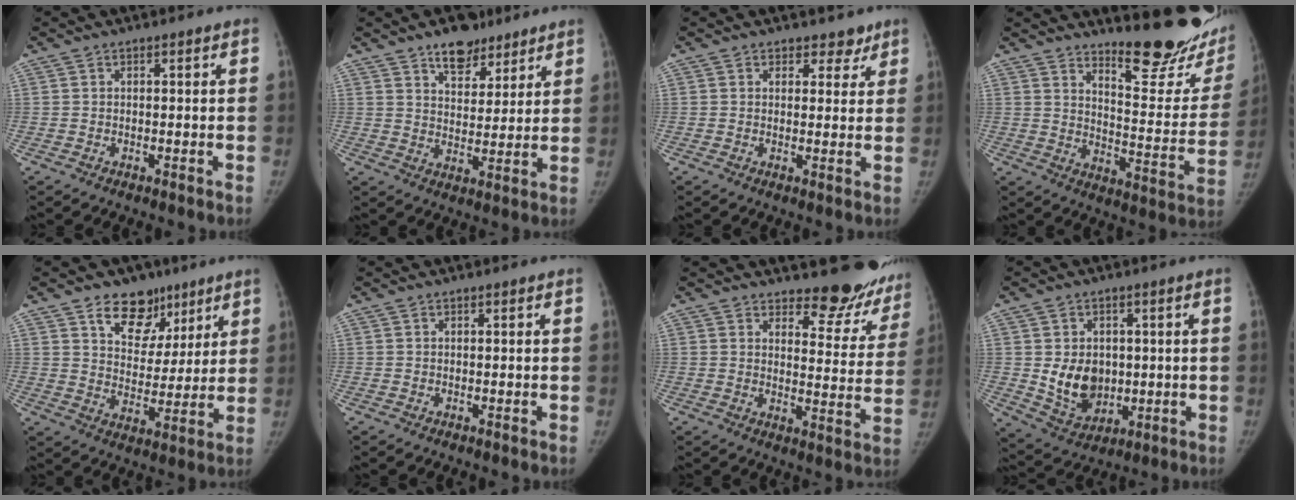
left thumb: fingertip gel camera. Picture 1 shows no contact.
{"total": 9.0, "force": [6.3, 4.9, 4.1], "torque": [-0.029, -0.037, 0.102]}
{"total": 3.3, "force": [2.4, 2.2, 0.5], "torque": [0.024, -0.013, 0.028]}
{"total": 20.3, "force": [16.7, 4.8, 10.5], "torque": [-0.102, -0.159, 0.219]}
{"total": 11.6, "force": [7.3, 7.9, 4.4], "torque": [-0.025, -0.035, 0.118]}
{"total": 0.0}
{"total": 14.4, "force": [13.0, 5.1, 3.6], "torque": [0.011, -0.117, 0.141]}
{"total": 9.5, "force": [0.2, 7.4, 5.9], "torque": [-0.065, -0.012, 0.025]}